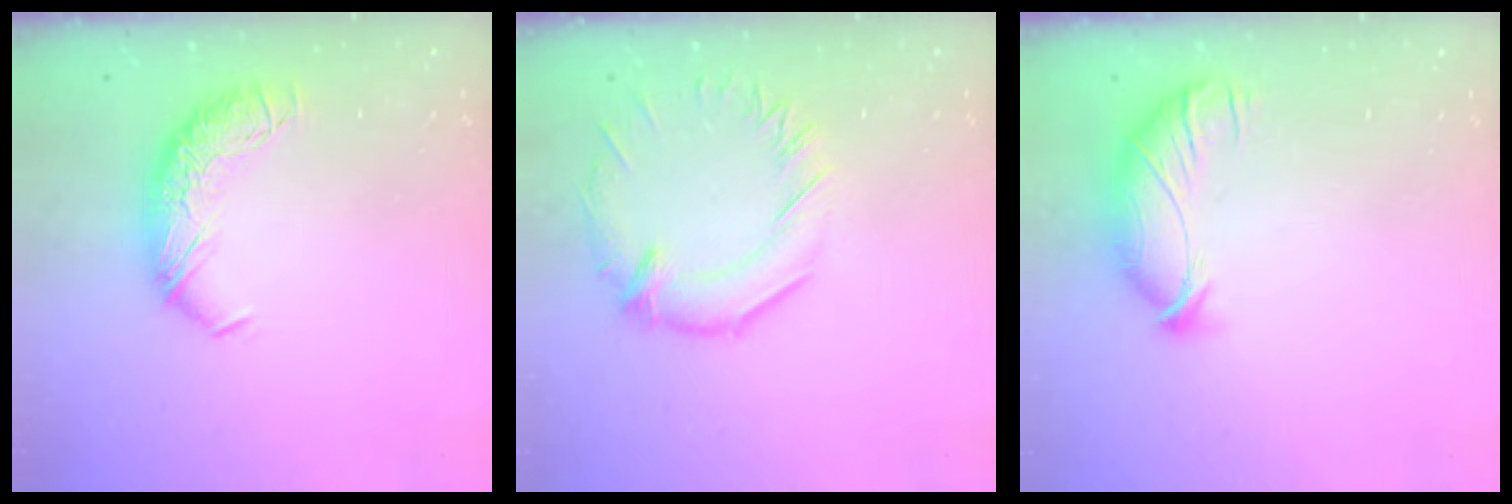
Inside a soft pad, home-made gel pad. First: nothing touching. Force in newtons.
{"total": 1.5, "press": 0.5, "slide": 1.4}
{"total": 4.4, "press": 4.2, "slide": 1.2}